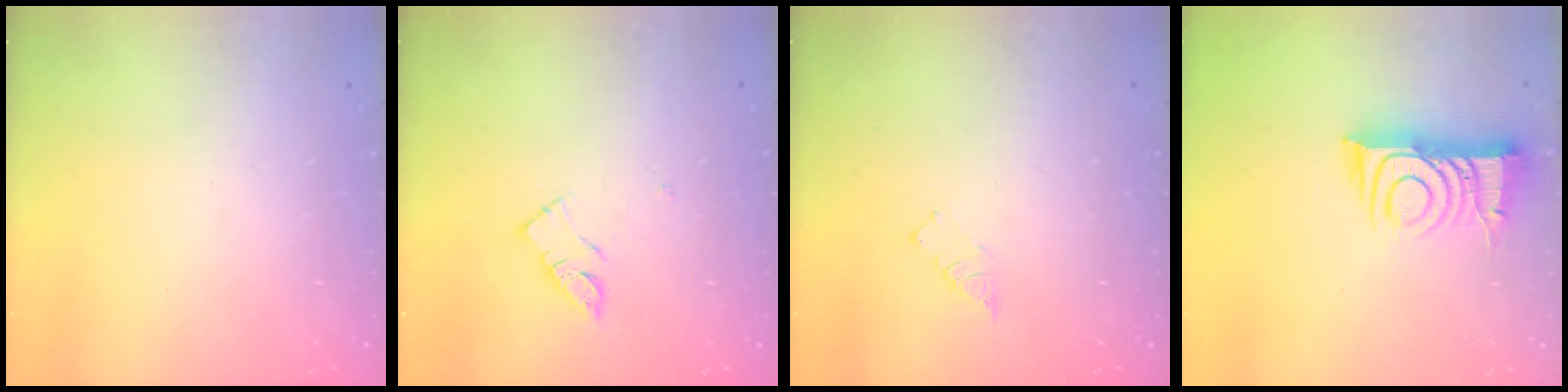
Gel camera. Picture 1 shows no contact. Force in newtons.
{"total": 9.1, "press": 9.1, "slide": 0.4}
{"total": 2.6, "press": 2.6, "slide": 0.3}
{"total": 9.9, "press": 9.9, "slide": 1.0}